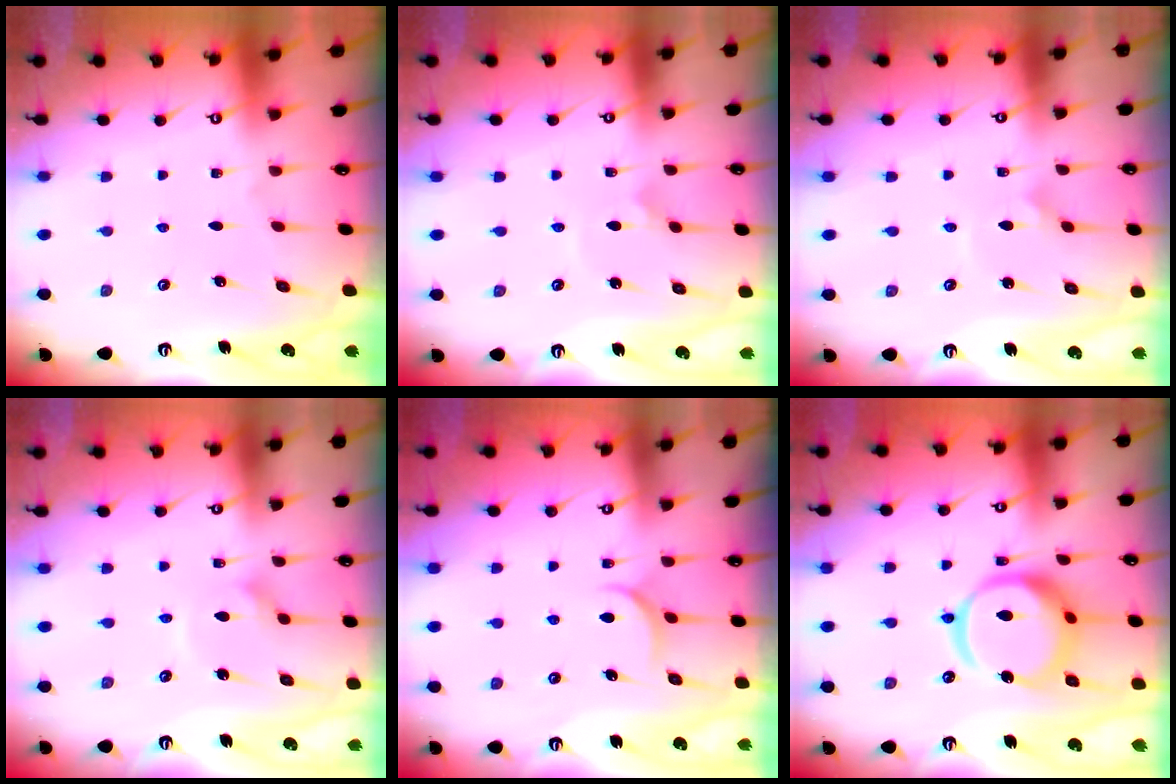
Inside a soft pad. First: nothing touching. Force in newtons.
{"total": 2.5, "press": 2.5, "slide": 0.2}
{"total": 2.4, "press": 2.4, "slide": 0.1}
{"total": 5.1, "press": 5.1, "slide": 0.4}
{"total": 4.1, "press": 4.1, "slide": 0.7}
{"total": 16.9, "press": 16.8, "slide": 1.8}